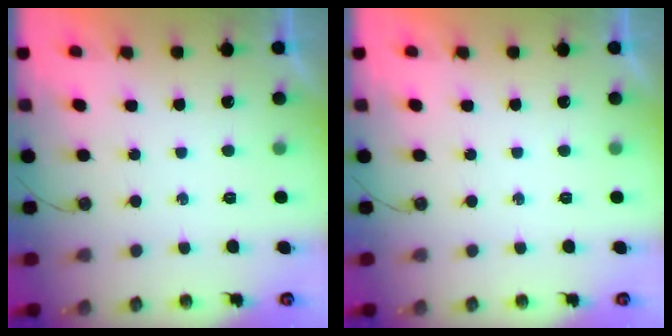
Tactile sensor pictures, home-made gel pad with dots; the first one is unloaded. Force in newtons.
{"total": 0.0}